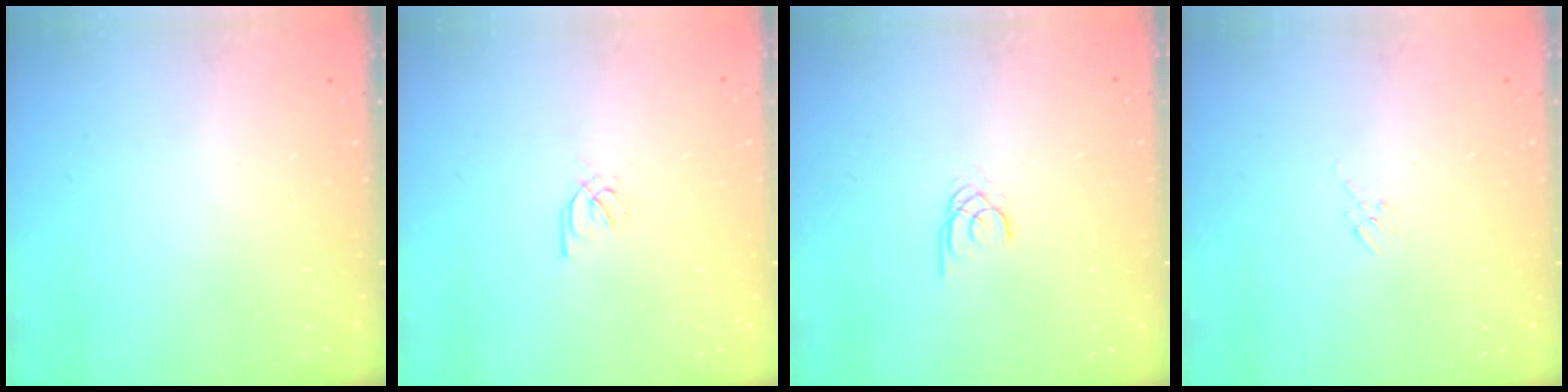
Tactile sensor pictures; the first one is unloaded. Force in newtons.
{"total": 2.1, "press": 2.1, "slide": 0.2}
{"total": 1.5, "press": 1.5, "slide": 0.1}
{"total": 2.7, "press": 2.7, "slide": 0.5}